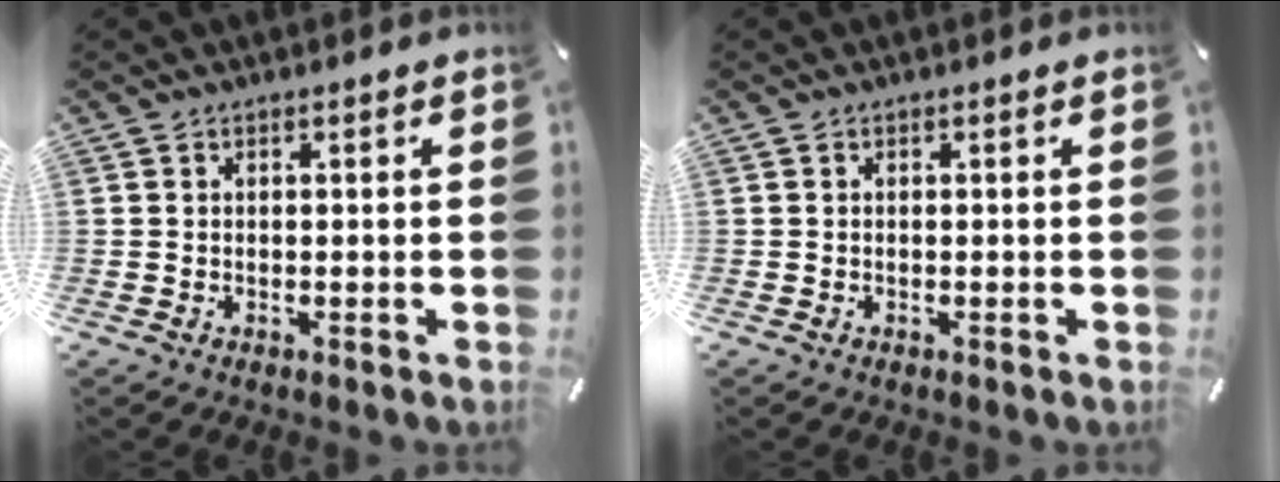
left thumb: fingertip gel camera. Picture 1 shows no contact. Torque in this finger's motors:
{"motor_torque": [0.02, 0.01, -0.03, 0.03, 0.00]}